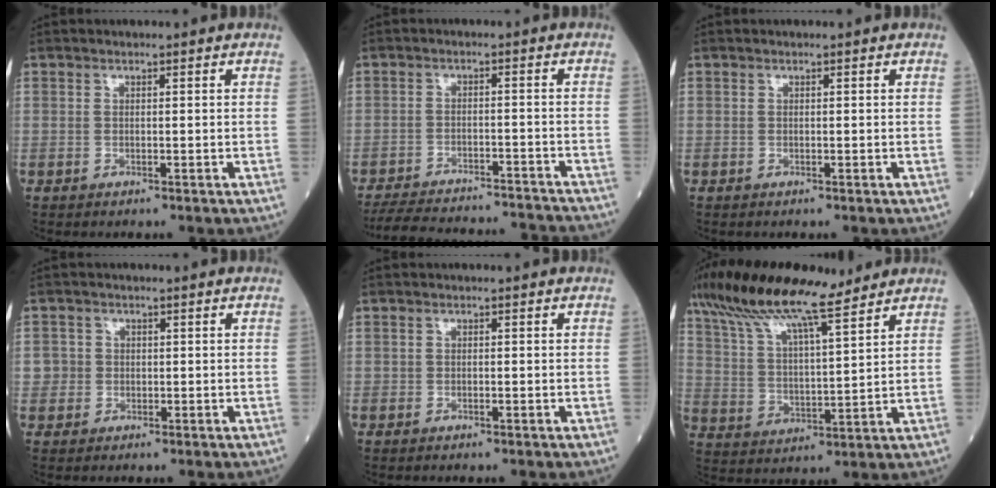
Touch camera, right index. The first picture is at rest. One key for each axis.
{"total": 18.9, "fx": -17.8, "fy": 2.4, "fz": 5.8, "tx": -0.119, "ty": -0.014, "tz": -0.237}
{"total": 0.0}
{"total": 2.1, "fx": -0.1, "fy": 2.1, "fz": 0.0, "tx": 0.010, "ty": 0.008, "tz": -0.002}
{"total": 0.0}
{"total": 17.2, "fx": 13.4, "fy": 2.2, "fz": 10.6, "tx": -0.203, "ty": 0.033, "tz": 0.243}